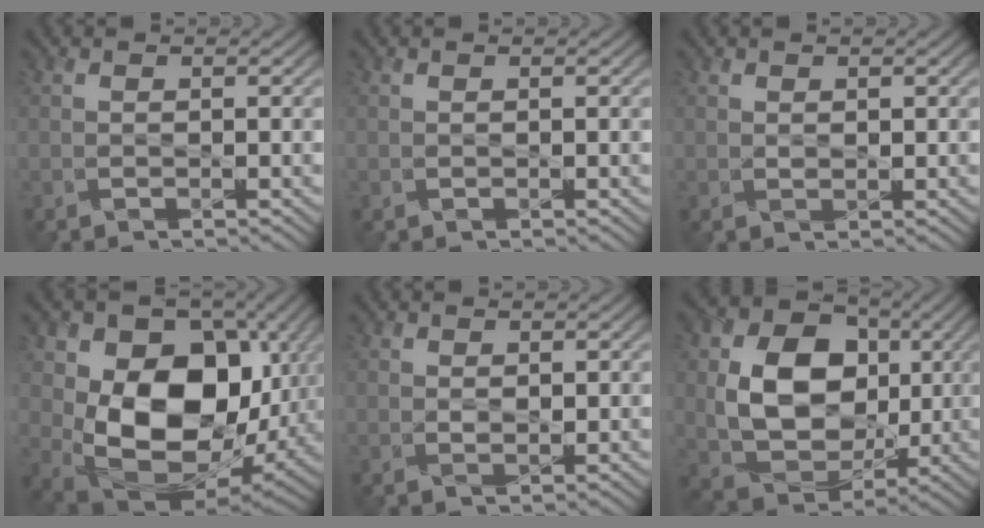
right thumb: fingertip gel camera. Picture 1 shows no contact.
{"total": 0.0}
{"total": 0.8, "force": [0.5, 0.4, 0.4], "torque": [-0.011, -0.003, 0.012]}
{"total": 16.8, "force": [1.0, 12.0, 11.7], "torque": [-0.204, -0.039, 0.028]}
{"total": 1.1, "force": [0.6, 0.6, 0.7], "torque": [-0.017, -0.004, 0.015]}
{"total": 12.5, "force": [1.4, 9.6, 7.9], "torque": [-0.160, -0.006, 0.025]}